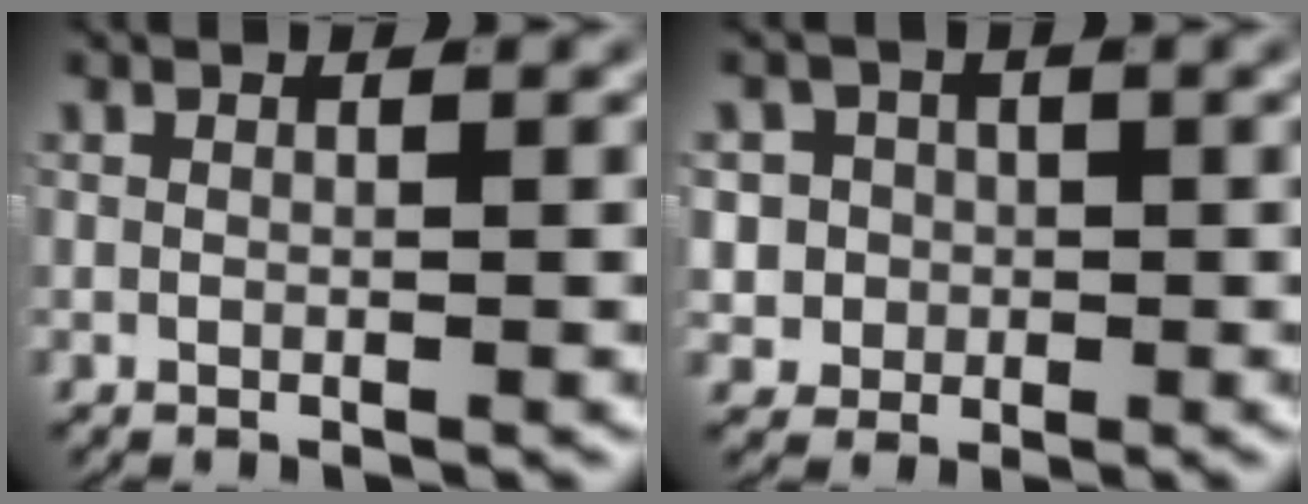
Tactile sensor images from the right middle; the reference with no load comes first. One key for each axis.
{"total": 7.0, "fx": -0.7, "fy": 6.5, "fz": 2.4, "tx": -0.058, "ty": -0.023, "tz": -0.011}